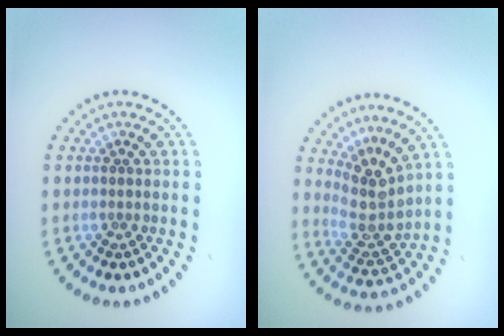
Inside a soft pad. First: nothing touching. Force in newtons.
{"total": 3.6, "press": 2.6, "slide": 2.5}